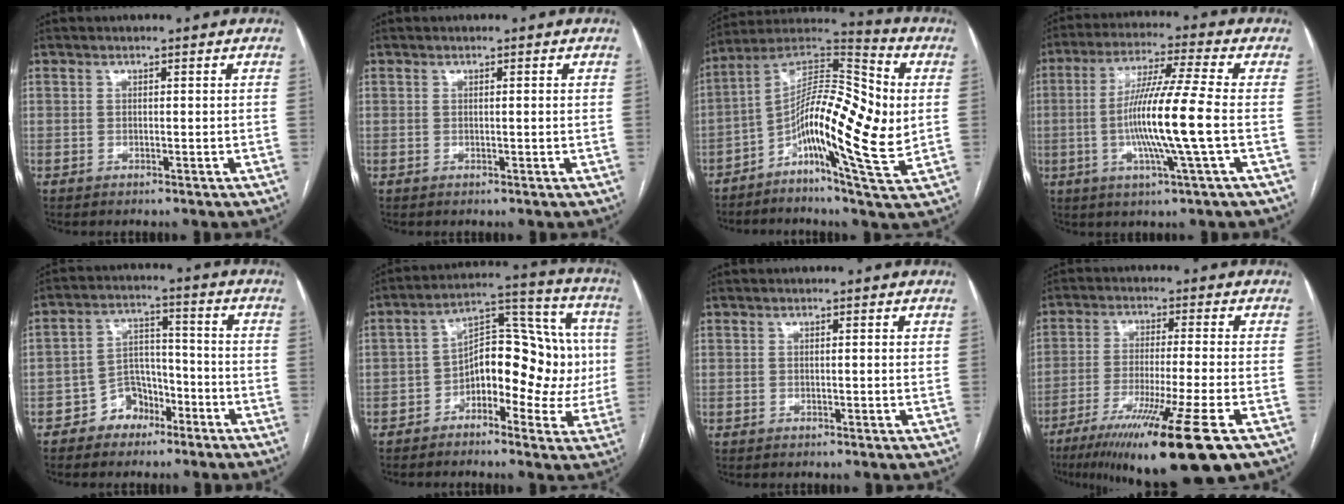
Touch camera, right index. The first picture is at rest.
{"total": 0.6, "force": [0.2, 0.0, 0.6], "torque": [-0.011, 0.003, 0.002]}
{"total": 18.8, "force": [-1.2, 3.7, 18.4], "torque": [-0.319, 0.028, -0.030]}
{"total": 12.6, "force": [-1.9, -1.3, 12.4], "torque": [-0.235, -0.008, -0.040]}
{"total": 6.4, "force": [-4.0, 4.6, 2.1], "torque": [-0.033, 0.024, -0.065]}
{"total": 13.3, "force": [-2.1, 7.2, 11.0], "torque": [-0.141, 0.055, -0.031]}
{"total": 0.9, "force": [0.3, 0.1, 0.8], "torque": [-0.015, 0.002, 0.003]}
{"total": 18.0, "force": [-10.9, -0.4, 14.3], "torque": [-0.214, -0.052, -0.177]}